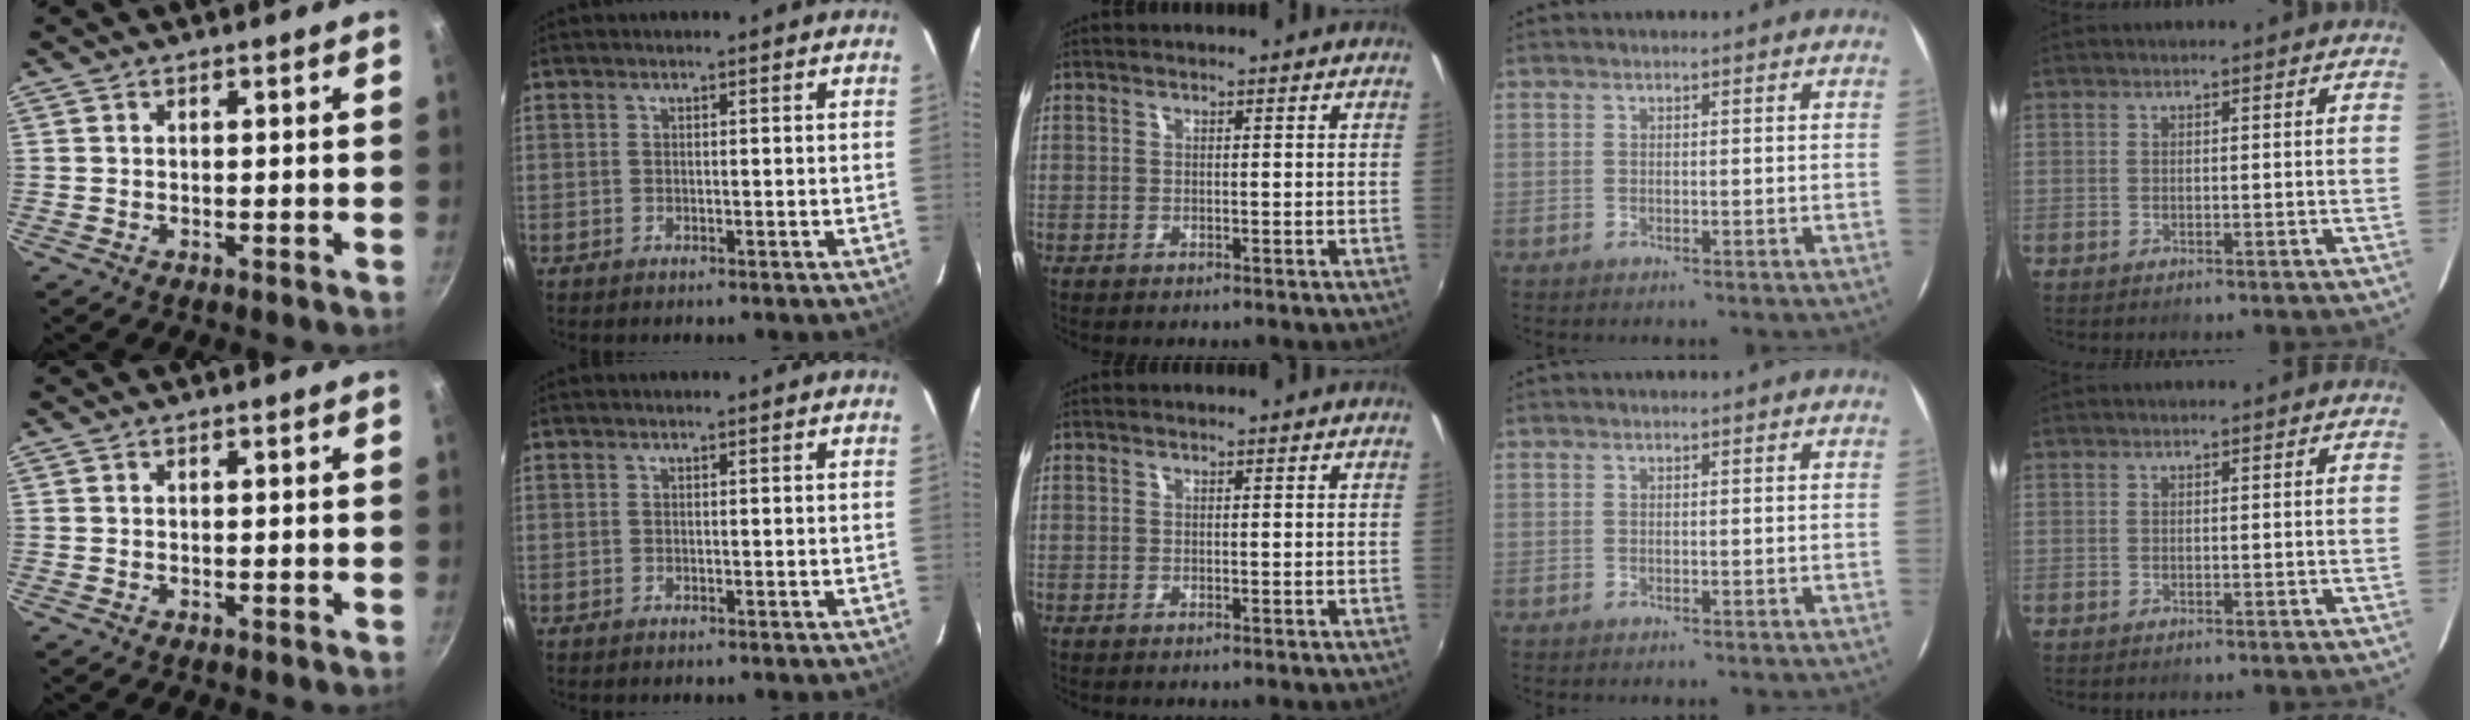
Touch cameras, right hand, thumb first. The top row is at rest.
{}